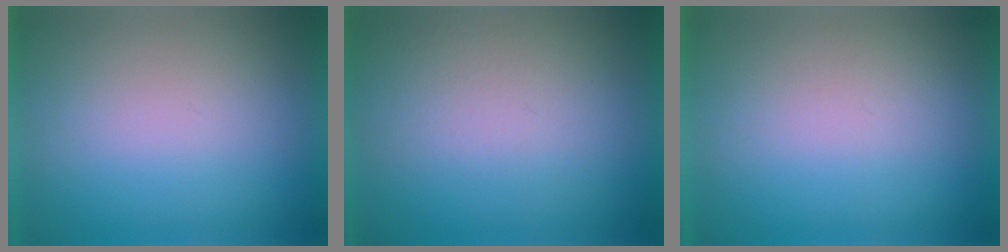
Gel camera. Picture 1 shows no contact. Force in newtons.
{"total": 4.4}
{"total": 1.2}